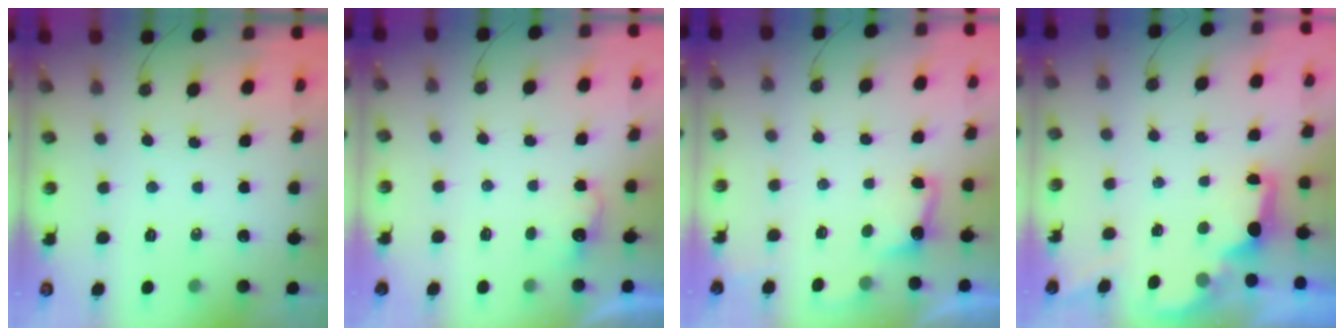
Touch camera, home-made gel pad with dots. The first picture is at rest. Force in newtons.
{"total": 2.5, "press": 2.4, "slide": 0.7}
{"total": 2.9, "press": 2.7, "slide": 1.0}
{"total": 2.1, "press": 1.9, "slide": 0.8}